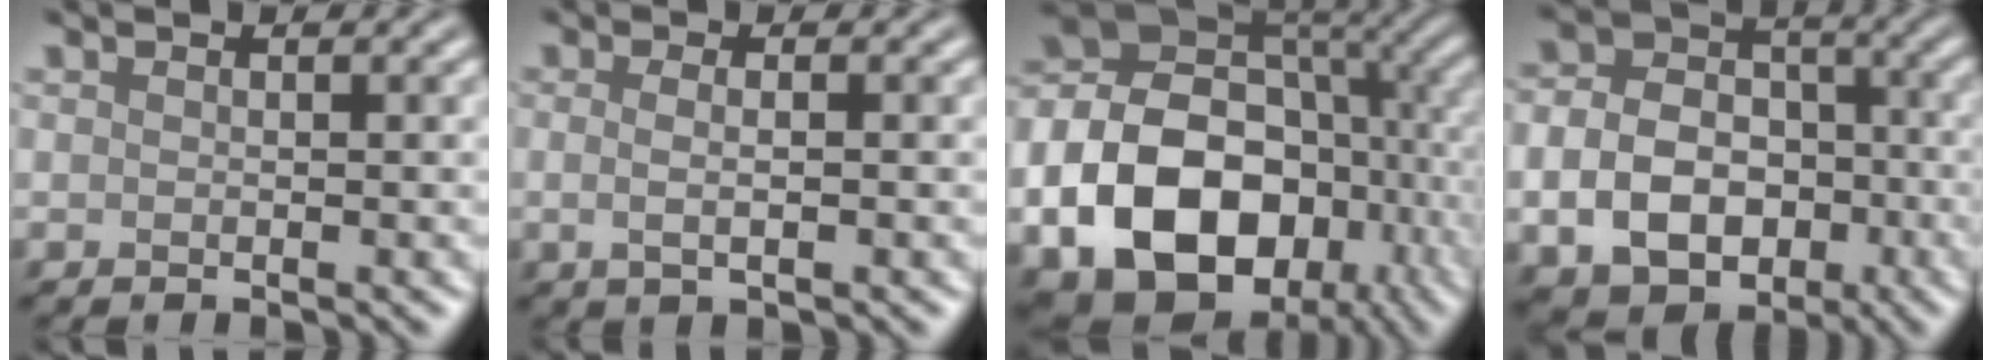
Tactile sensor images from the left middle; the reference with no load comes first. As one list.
[{"total": 2.0, "force": [0.0, 0.8, 1.9], "torque": [-0.030, -0.007, -0.004]}, {"total": 18.1, "force": [-5.0, 13.6, 10.9], "torque": [-0.214, -0.019, -0.076]}, {"total": 8.9, "force": [-2.7, 6.6, 5.3], "torque": [-0.093, -0.012, -0.050]}]